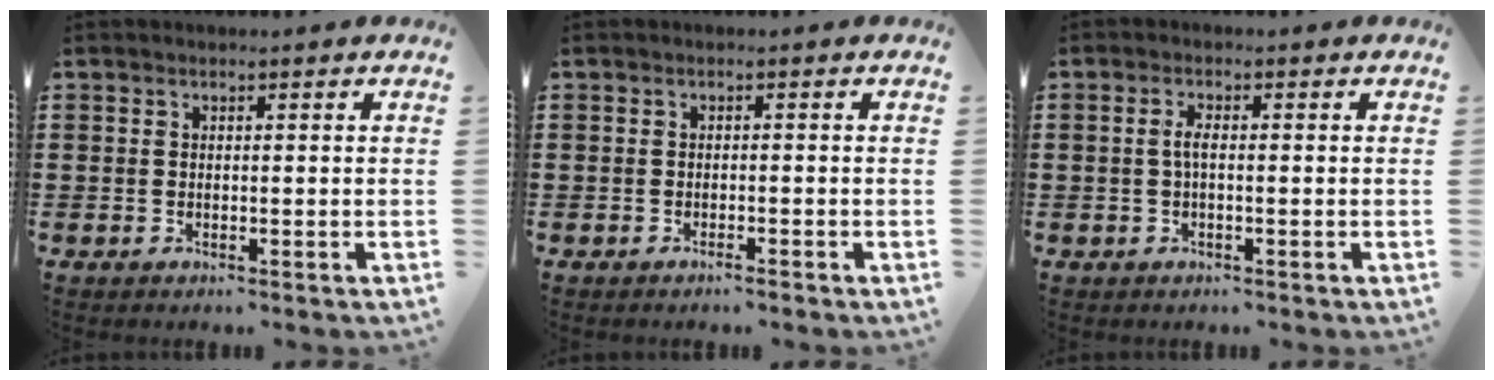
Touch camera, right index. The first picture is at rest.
{"total": 0.9, "force": [-0.7, 0.0, 0.5], "torque": [-0.011, -0.004, -0.014]}
{"total": 2.0, "force": [-0.3, 0.5, 1.9], "torque": [-0.042, 0.000, -0.009]}